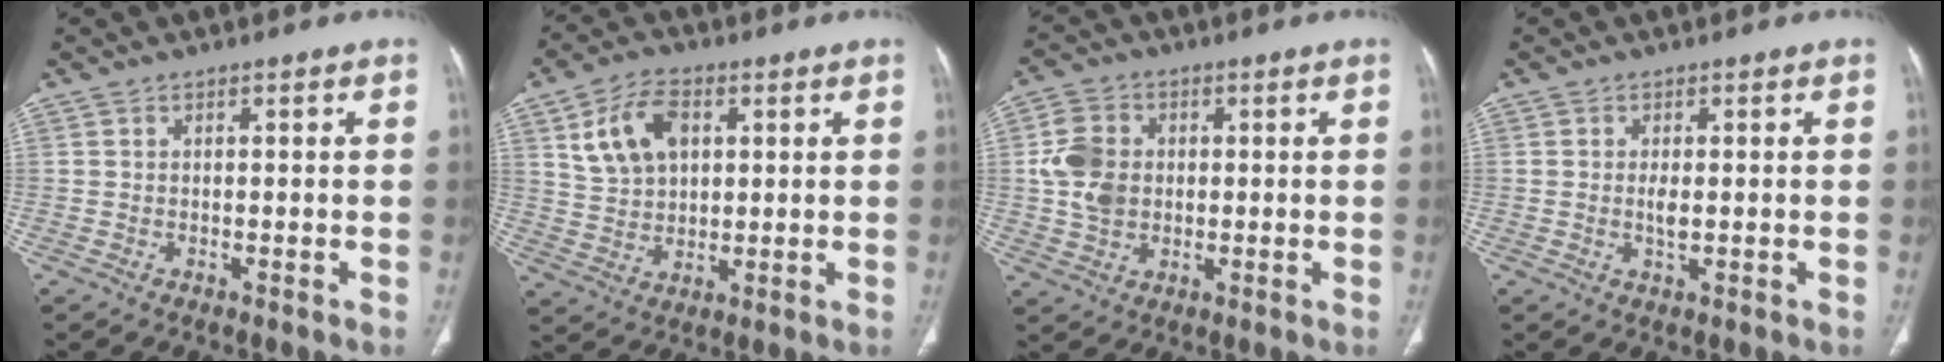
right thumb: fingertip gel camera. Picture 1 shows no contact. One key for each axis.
{"total": 10.6, "fx": 3.8, "fy": 6.9, "fz": 7.1, "tx": -0.116, "ty": -0.001, "tz": 0.074}
{"total": 8.4, "fx": 0.5, "fy": 6.6, "fz": 5.2, "tx": -0.089, "ty": 0.004, "tz": 0.010}
{"total": 2.0, "fx": 0.1, "fy": 0.7, "fz": 1.9, "tx": -0.040, "ty": -0.004, "tz": 0.004}